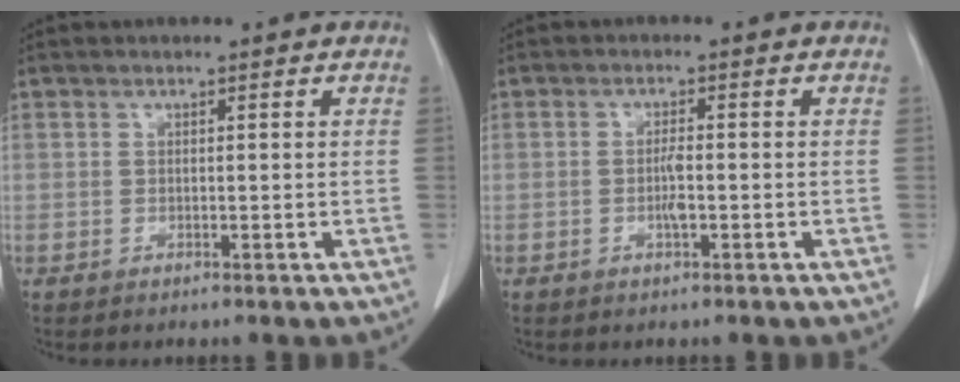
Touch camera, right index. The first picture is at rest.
{"total": 2.1, "force": [-0.6, 0.3, 2.0], "torque": [-0.039, 0.001, -0.011]}